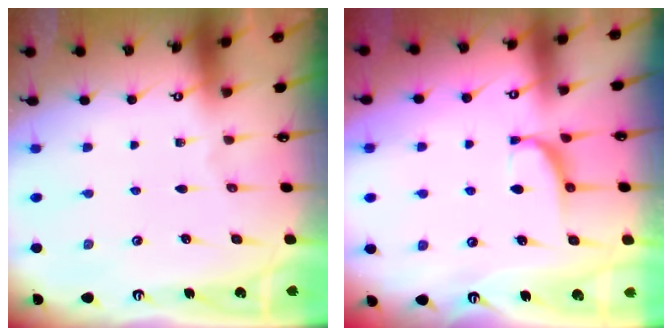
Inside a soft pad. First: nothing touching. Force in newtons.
{"total": 1.8, "press": 1.7, "slide": 0.6}